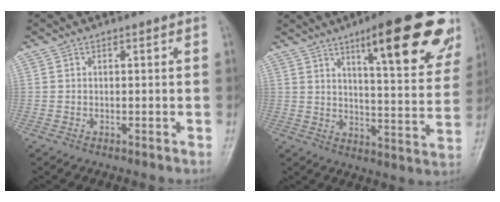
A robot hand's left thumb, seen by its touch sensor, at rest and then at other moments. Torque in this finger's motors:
{"motor_torque": [0.69, 0.50, 1.70, -1.07, 0.22]}